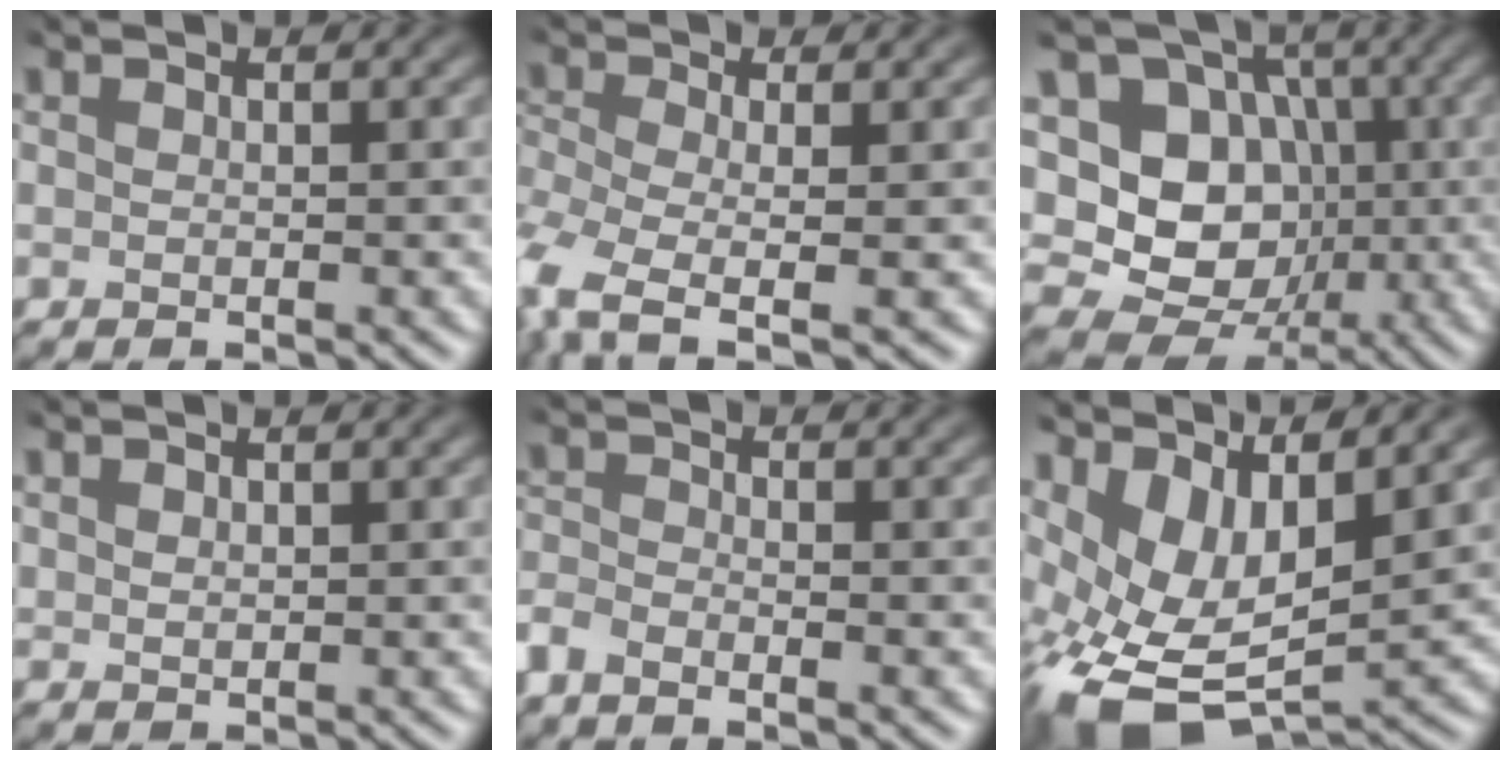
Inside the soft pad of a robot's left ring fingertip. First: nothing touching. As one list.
[{"total": 5.9, "force": [-3.6, 1.8, 4.3], "torque": [-0.108, -0.018, -0.074]}, {"total": 10.9, "force": [-0.7, 9.2, 5.7], "torque": [-0.086, 0.018, -0.035]}, {"total": 0.7, "force": [0.6, 0.2, 0.3], "torque": [-0.007, 0.002, 0.019]}, {"total": 2.5, "force": [-2.3, 0.4, 0.9], "torque": [-0.032, -0.006, -0.046]}, {"total": 10.3, "force": [0.2, 6.1, 8.3], "torque": [-0.168, -0.021, 0.025]}]